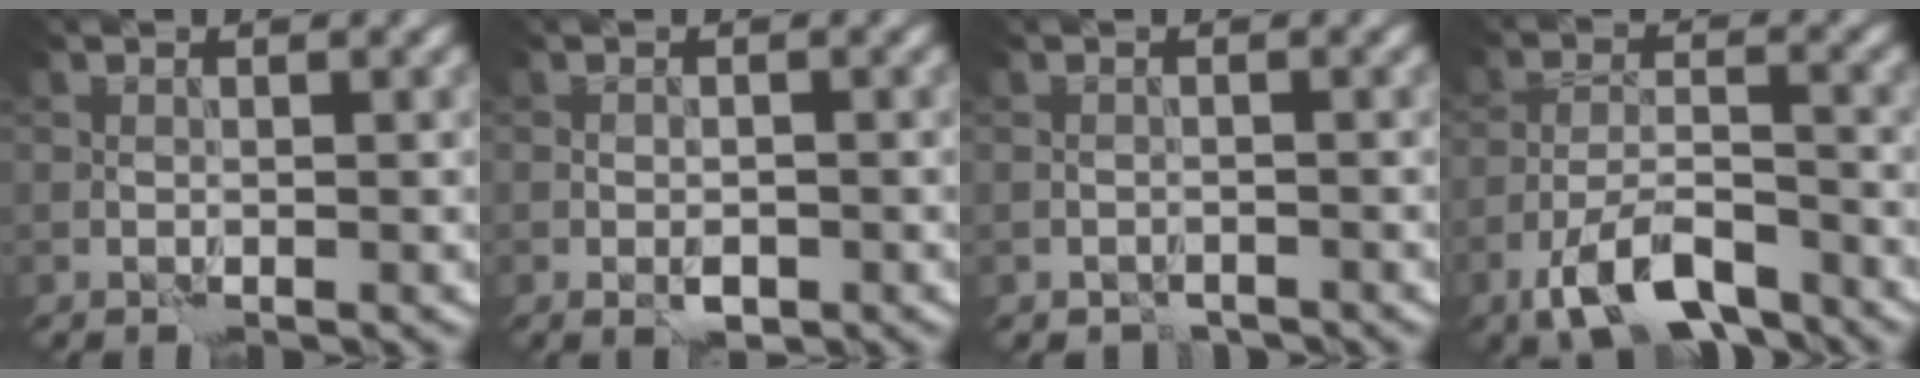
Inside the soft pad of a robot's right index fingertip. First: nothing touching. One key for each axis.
{"total": 1.4, "fx": -0.4, "fy": 0.8, "fz": 1.0, "tx": -0.018, "ty": -0.004, "tz": -0.004}
{"total": 1.0, "fx": -0.8, "fy": 0.5, "fz": 0.0, "tx": 0.004, "ty": 0.001, "tz": -0.016}
{"total": 7.2, "fx": -4.7, "fy": 2.6, "fz": 4.8, "tx": -0.084, "ty": -0.003, "tz": -0.090}